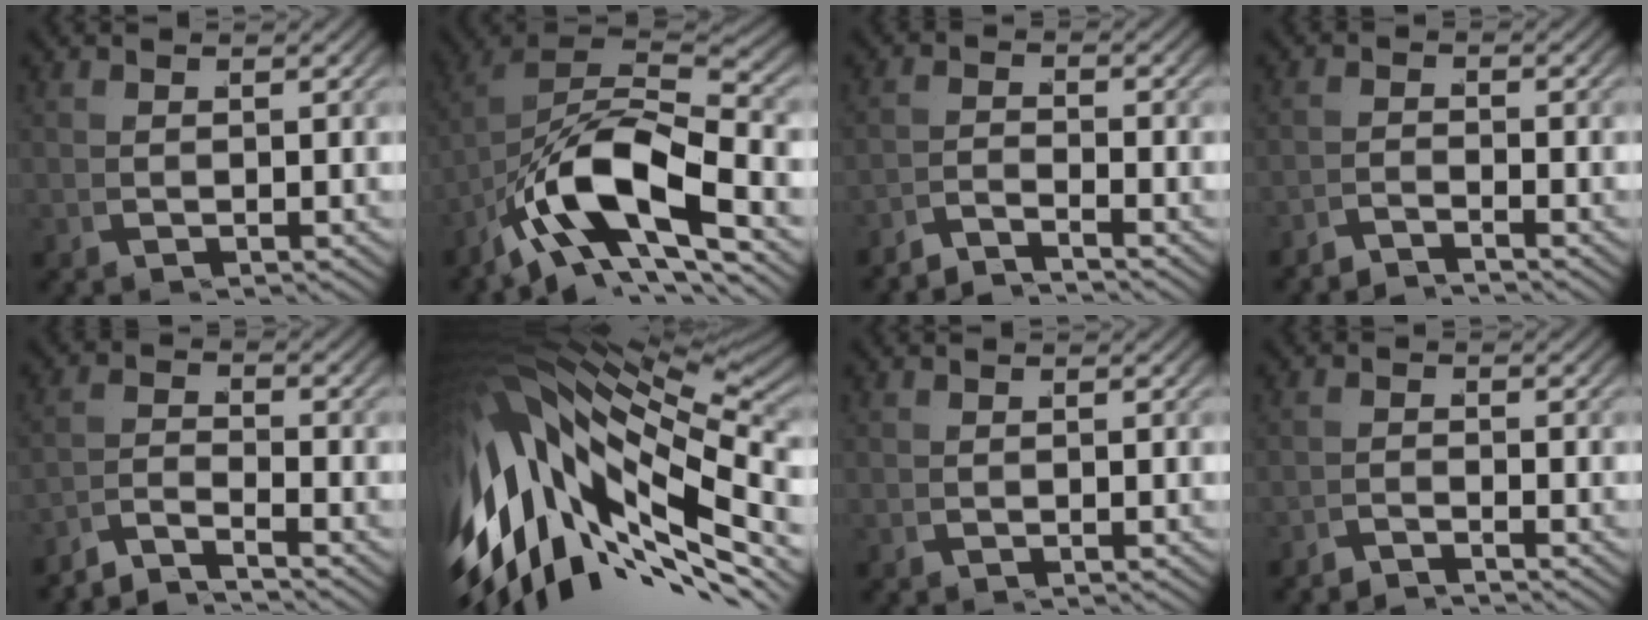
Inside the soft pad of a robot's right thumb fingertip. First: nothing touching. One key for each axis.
{"total": 11.3, "fx": -1.7, "fy": 6.2, "fz": 9.3, "tx": -0.182, "ty": -0.026, "tz": -0.015}
{"total": 2.4, "fx": -2.3, "fy": 0.3, "fz": 0.5, "tx": 0.003, "ty": 0.001, "tz": -0.050}
{"total": 1.8, "fx": -1.8, "fy": 0.0, "fz": -0.1, "tx": 0.012, "ty": 0.002, "tz": -0.042}
{"total": 3.5, "fx": -2.8, "fy": 1.2, "fz": 1.7, "tx": -0.023, "ty": -0.005, "tz": -0.054}
{"total": 19.8, "fx": -1.2, "fy": 11.3, "fz": 16.3, "tx": -0.317, "ty": -0.010, "tz": -0.005}
{"total": 0.0}
{"total": 1.5, "fx": -1.5, "fy": -0.1, "fz": -0.2, "tx": 0.014, "ty": 0.002, "tz": -0.035}